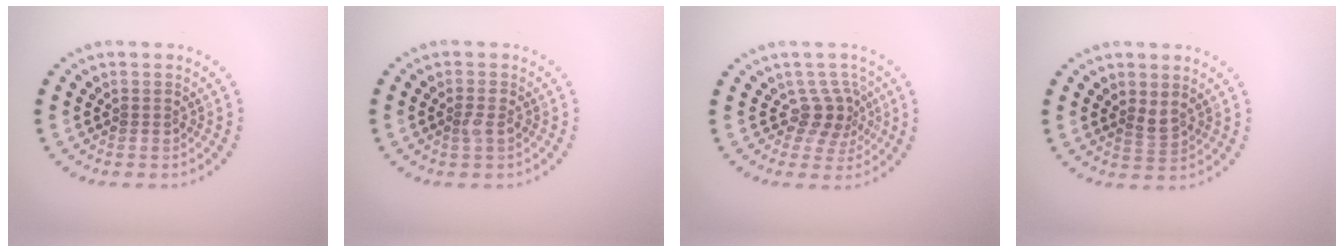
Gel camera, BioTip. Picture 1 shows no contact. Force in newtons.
{"total": 1.1, "press": 1.1, "slide": 0.3}
{"total": 2.6, "press": 1.8, "slide": 1.8}
{"total": 1.3, "press": 1.0, "slide": 0.9}